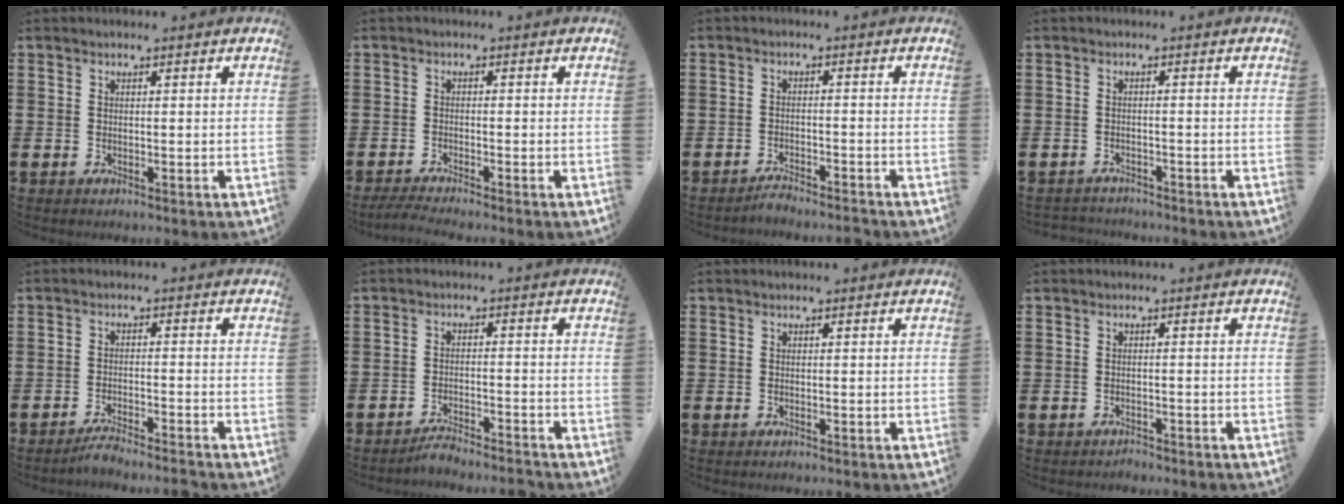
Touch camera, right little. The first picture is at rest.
{"total": 1.6, "force": [-1.3, 0.0, 0.9], "torque": [-0.015, 0.001, -0.025]}
{"total": 2.1, "force": [-2.1, -0.1, 0.2], "torque": [-0.007, 0.004, -0.044]}
{"total": 1.4, "force": [-1.4, 0.1, -0.2], "torque": [-0.001, 0.002, -0.031]}
{"total": 2.6, "force": [-2.4, -0.2, 0.9], "torque": [-0.014, 0.004, -0.048]}
{"total": 2.6, "force": [-2.5, 0.0, 0.5], "torque": [-0.011, 0.006, -0.051]}
{"total": 0.0}
{"total": 0.9, "force": [-0.9, 0.1, -0.1], "torque": [-0.002, 0.002, -0.020]}